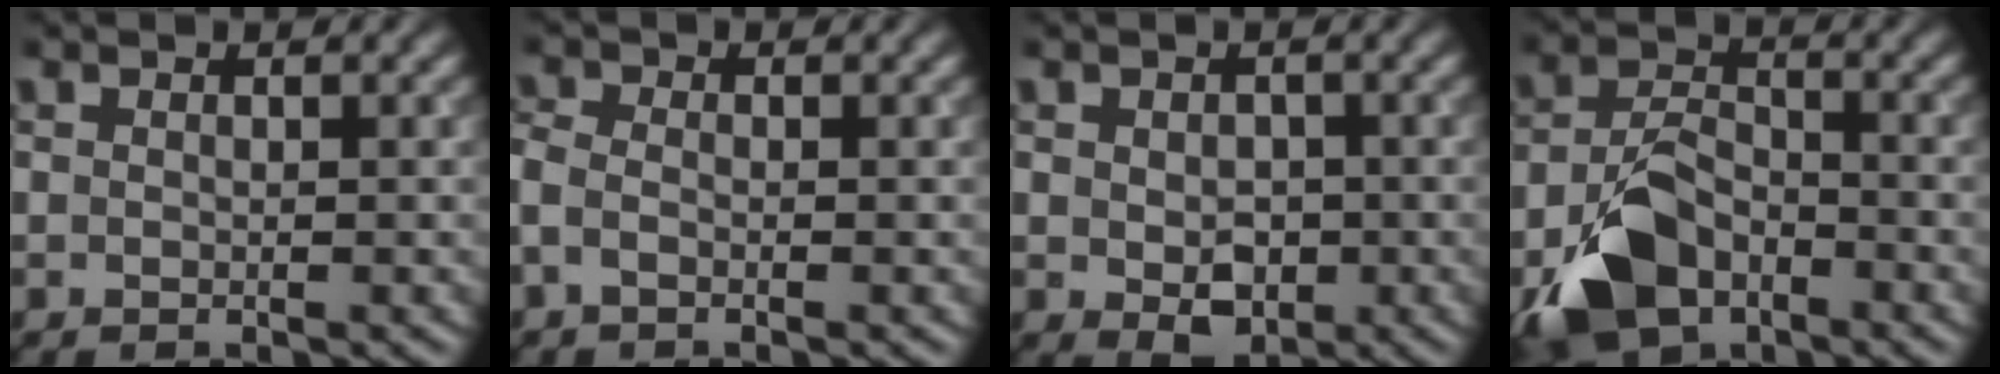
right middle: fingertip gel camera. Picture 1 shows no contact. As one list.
[{"total": 1.7, "force": [-0.8, 0.8, 1.2], "torque": [-0.030, -0.001, -0.025]}, {"total": 3.5, "force": [-0.7, 2.4, 2.4], "torque": [-0.036, -0.010, -0.008]}, {"total": 6.6, "force": [-3.7, 3.8, 4.0], "torque": [-0.081, -0.003, -0.078]}]